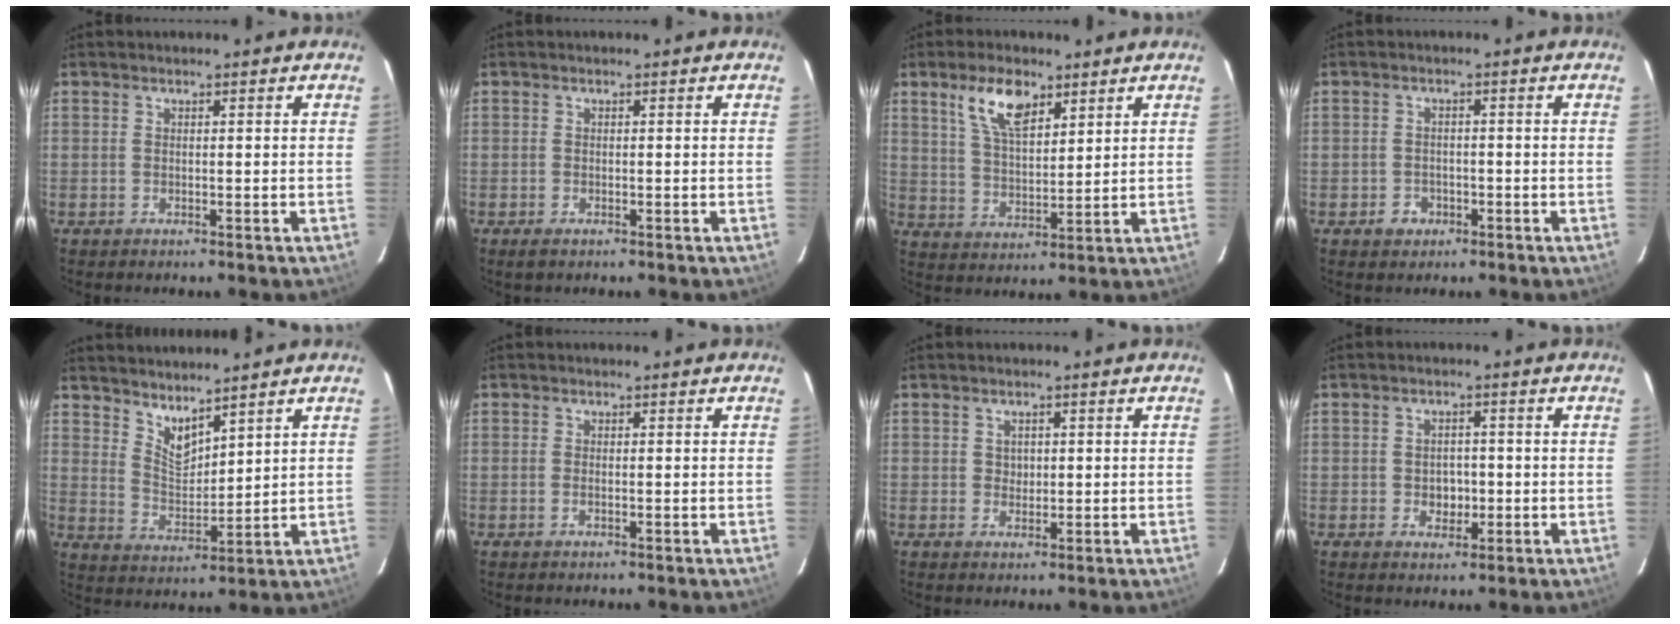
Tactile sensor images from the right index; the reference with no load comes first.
{"total": 1.2, "force": [-0.8, 0.5, 0.7], "torque": [-0.014, -0.004, -0.015]}
{"total": 9.0, "force": [5.3, 4.0, 6.1], "torque": [-0.113, 0.011, 0.105]}
{"total": 3.1, "force": [-1.4, 2.7, 0.5], "torque": [-0.016, 0.007, -0.020]}
{"total": 6.2, "force": [5.2, 1.8, 2.8], "torque": [-0.046, -0.007, 0.102]}
{"total": 0.8, "force": [-0.3, 0.2, 0.7], "torque": [-0.015, 0.000, -0.007]}
{"total": 1.7, "force": [0.4, 1.6, 0.5], "torque": [-0.004, 0.005, 0.007]}
{"total": 3.5, "force": [-0.7, 2.9, 1.8], "torque": [-0.030, 0.005, -0.005]}